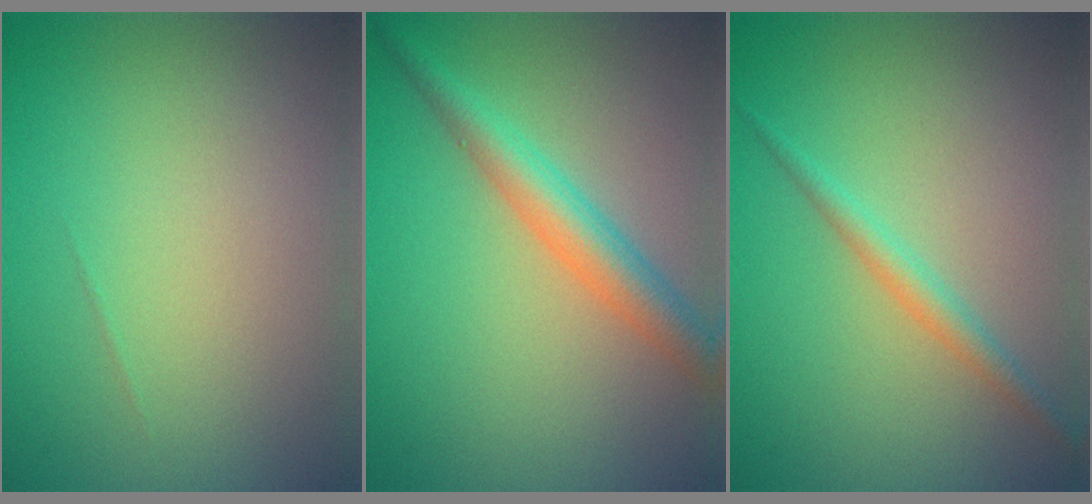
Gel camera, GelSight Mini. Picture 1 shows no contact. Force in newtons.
{"total": 4.1, "press": 4.1, "slide": 0.0}
{"total": 1.8, "press": 1.8, "slide": 0.0}